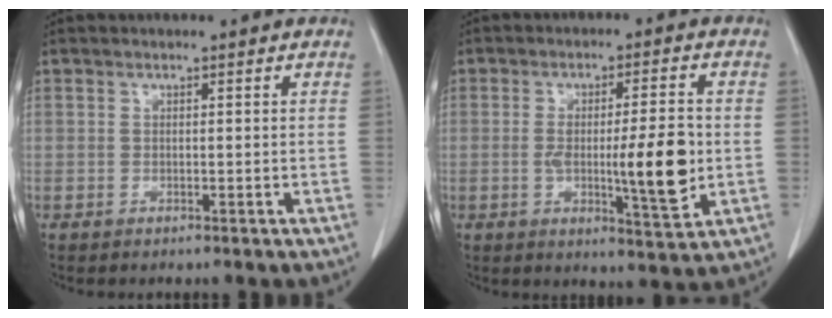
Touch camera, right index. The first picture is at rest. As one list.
[{"total": 10.0, "force": [-1.0, 1.7, 9.9], "torque": [-0.148, -0.008, -0.014]}]